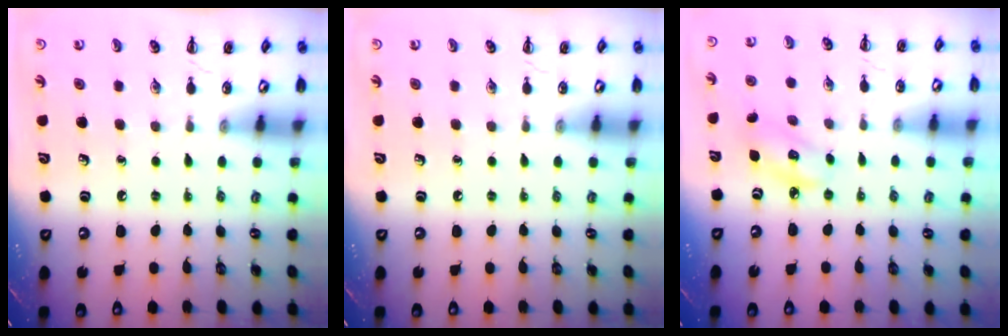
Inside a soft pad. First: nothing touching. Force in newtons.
{"total": 0.0}
{"total": 3.8, "press": 3.8, "slide": 0.5}